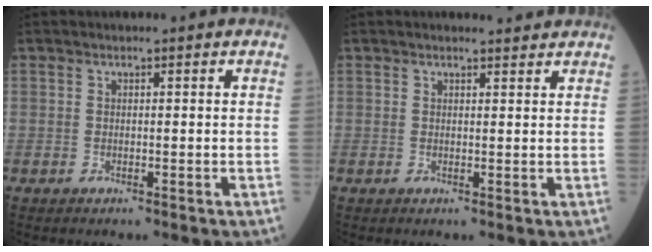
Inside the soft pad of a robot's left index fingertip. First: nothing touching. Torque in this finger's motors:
{"motor_torque": [0.90, -1.24, 0.14, 0.01]}